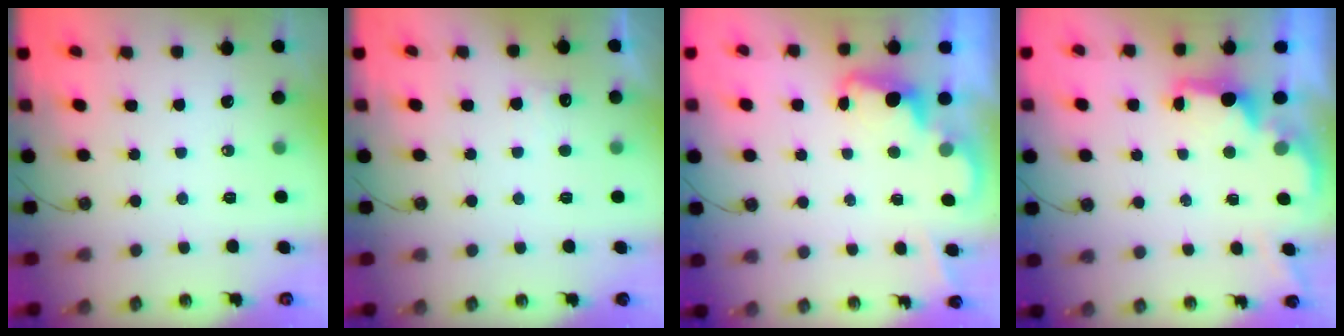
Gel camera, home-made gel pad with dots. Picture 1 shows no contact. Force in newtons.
{"total": 5.7, "press": 5.6, "slide": 1.3}
{"total": 2.4, "press": 2.4, "slide": 0.5}
{"total": 2.1, "press": 1.9, "slide": 0.8}